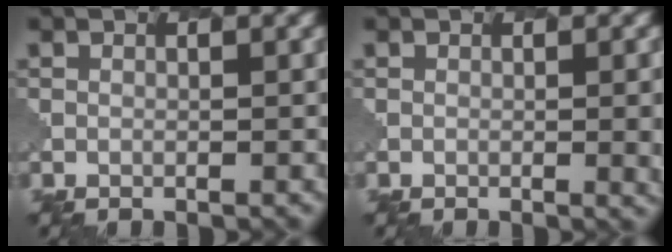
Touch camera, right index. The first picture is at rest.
{"total": 2.5, "force": [-0.1, 0.7, 2.4], "torque": [-0.028, -0.002, -0.001]}